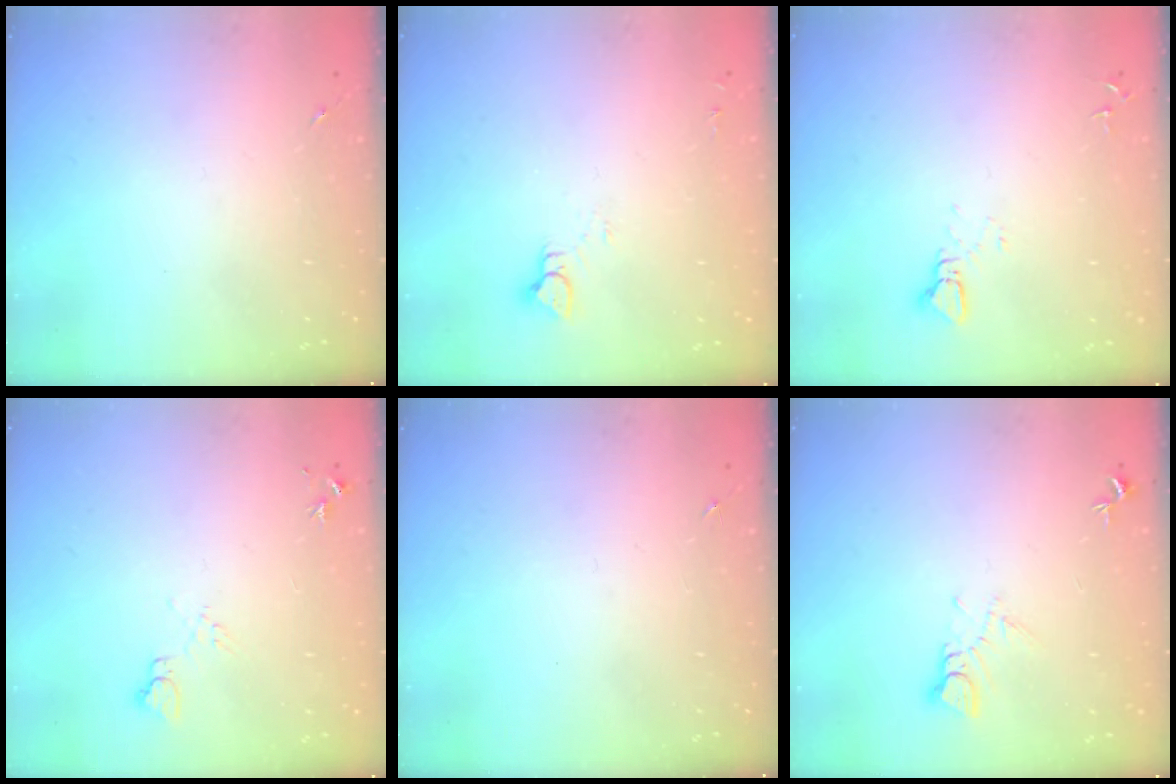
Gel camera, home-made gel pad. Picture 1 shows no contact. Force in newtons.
{"total": 3.1, "press": 3.1, "slide": 0.2}
{"total": 2.2, "press": 2.2, "slide": 0.1}
{"total": 6.6, "press": 6.6, "slide": 0.8}
{"total": 0.0}
{"total": 5.2, "press": 5.2, "slide": 0.3}